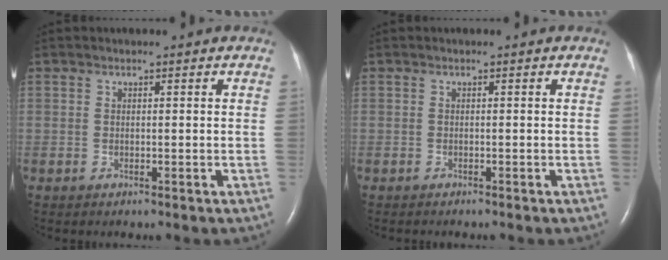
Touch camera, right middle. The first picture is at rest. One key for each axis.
{"total": 1.4, "fx": -1.2, "fy": 0.3, "fz": 0.6, "tx": -0.011, "ty": -0.003, "tz": -0.012}